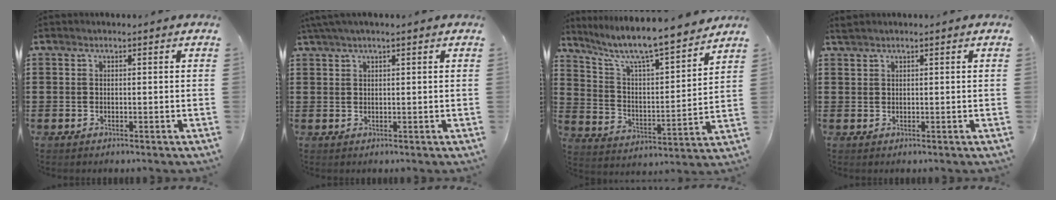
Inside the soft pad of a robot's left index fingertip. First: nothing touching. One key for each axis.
{"total": 1.8, "fx": 1.2, "fy": -0.1, "fz": 1.3, "tx": -0.026, "ty": -0.001, "tz": 0.023}
{"total": 7.8, "fx": 6.8, "fy": 0.5, "fz": 3.7, "tx": -0.103, "ty": -0.051, "tz": 0.110}
{"total": 1.0, "fx": 0.9, "fy": 0.1, "fz": 0.3, "tx": -0.009, "ty": -0.001, "tz": 0.018}